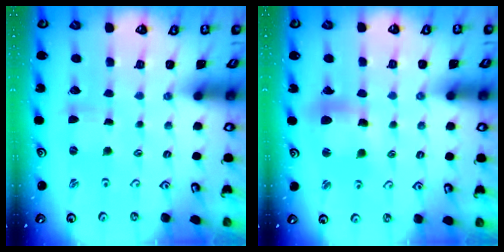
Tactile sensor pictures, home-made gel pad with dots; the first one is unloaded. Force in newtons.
{"total": 10.5, "press": 10.4, "slide": 1.3}